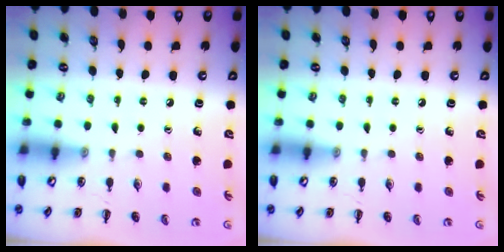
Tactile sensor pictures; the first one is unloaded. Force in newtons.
{"total": 0.0}